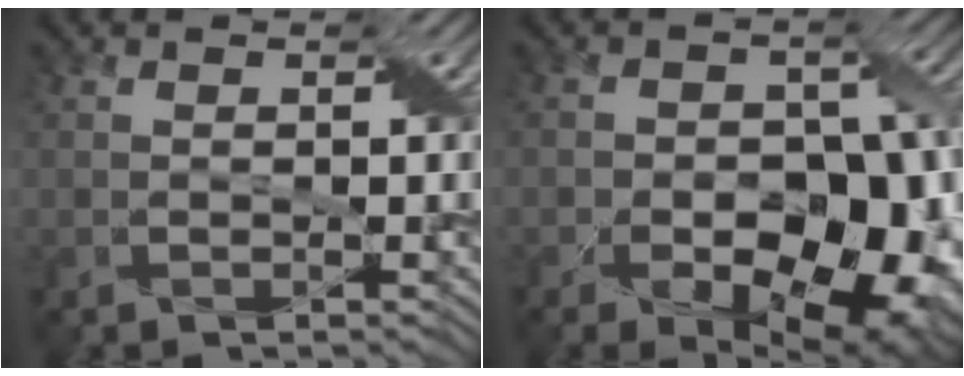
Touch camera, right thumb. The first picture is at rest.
{"total": 14.1, "force": [-6.3, 8.8, 9.0], "torque": [-0.094, -0.007, -0.075]}